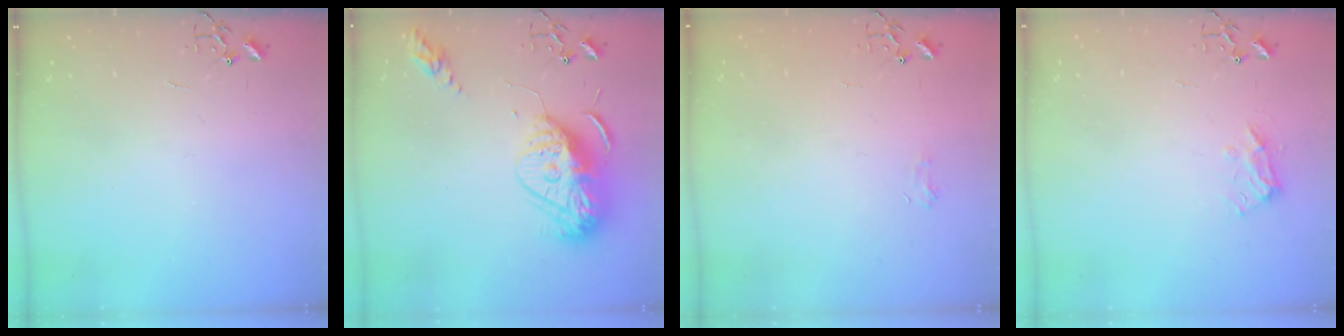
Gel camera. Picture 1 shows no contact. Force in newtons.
{"total": 14.7, "press": 14.6, "slide": 1.3}
{"total": 4.8, "press": 4.7, "slide": 0.6}
{"total": 9.0, "press": 8.9, "slide": 1.1}